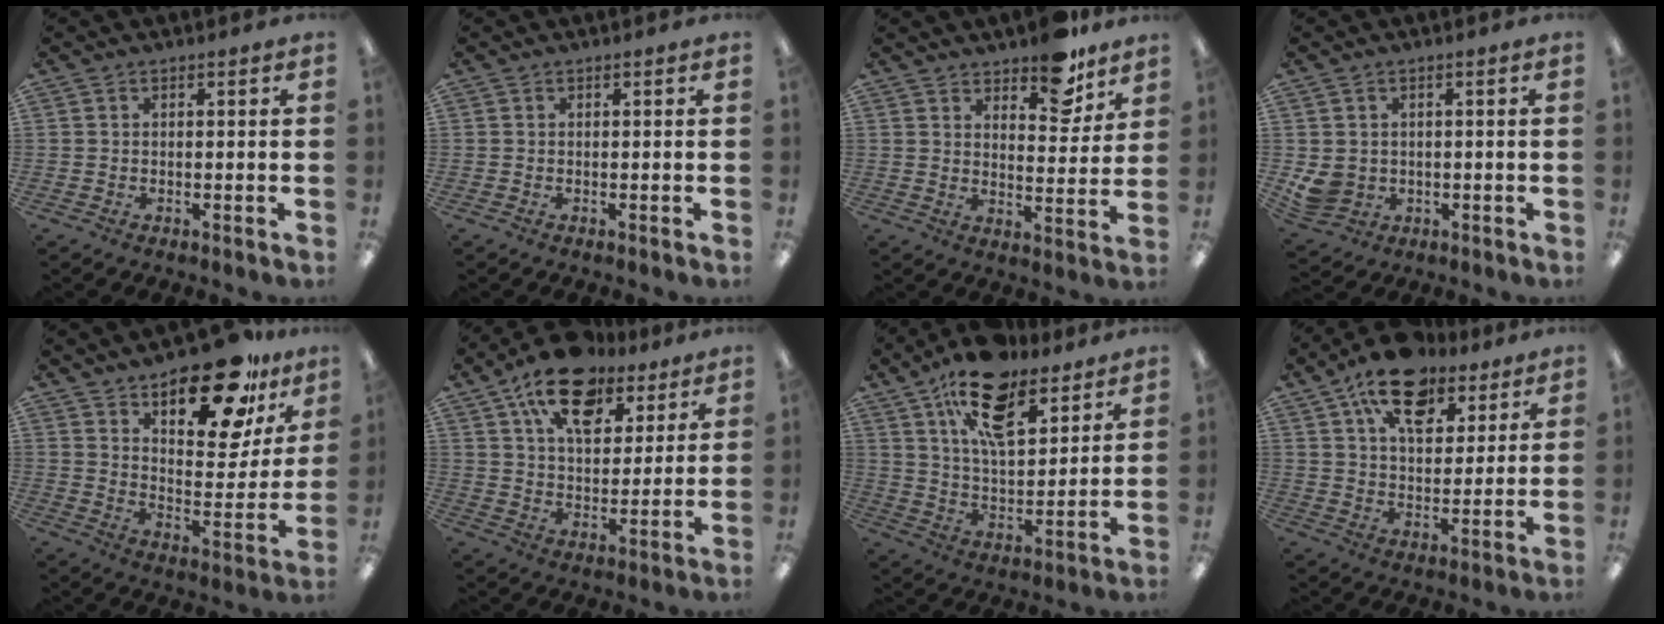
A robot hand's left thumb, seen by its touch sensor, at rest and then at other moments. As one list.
[{"total": 0.0}, {"total": 10.1, "force": [8.2, 3.7, 4.4], "torque": [-0.042, -0.059, 0.143]}, {"total": 4.7, "force": [0.3, 4.3, 1.7], "torque": [-0.045, 0.001, 0.010]}, {"total": 21.2, "force": [15.1, 8.8, 12.1], "torque": [-0.165, -0.096, 0.249]}, {"total": 16.7, "force": [11.1, 8.8, 8.8], "torque": [-0.143, -0.052, 0.197]}, {"total": 17.3, "force": [11.7, 7.5, 10.4], "torque": [-0.173, -0.052, 0.203]}, {"total": 15.8, "force": [10.6, 8.3, 8.3], "torque": [-0.132, -0.050, 0.189]}]